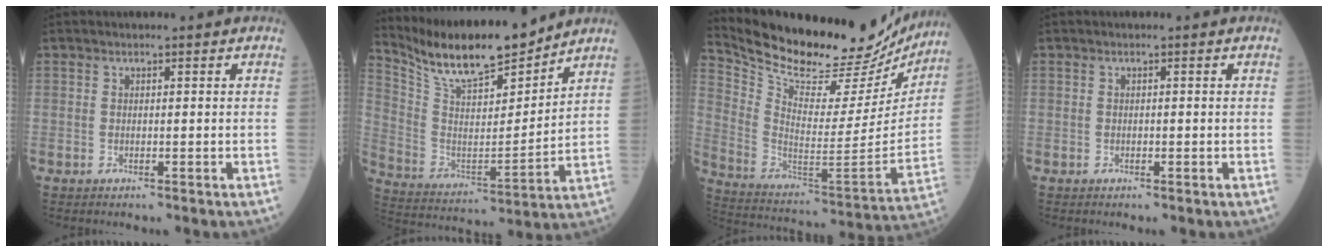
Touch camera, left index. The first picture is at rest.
{"total": 15.9, "force": [14.1, 2.5, 6.8], "torque": [-0.135, 0.001, 0.263]}
{"total": 27.5, "force": [24.5, 6.9, 10.4], "torque": [-0.184, -0.050, 0.354]}
{"total": 0.0}